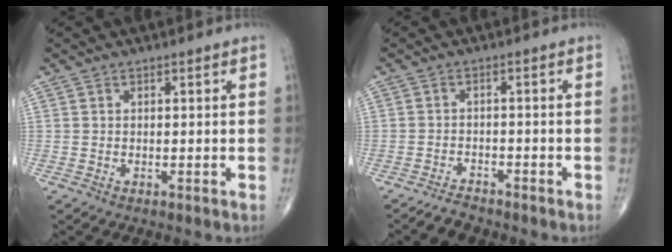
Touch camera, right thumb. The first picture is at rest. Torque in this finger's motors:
{"motor_torque": [0.45, -0.16, 0.05, -0.56, -0.01]}